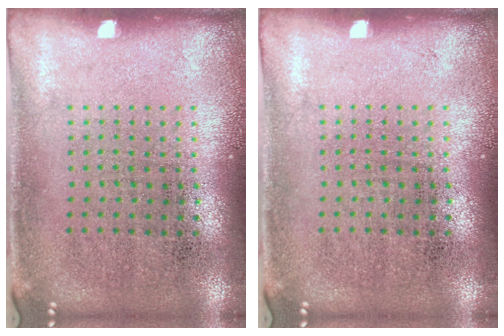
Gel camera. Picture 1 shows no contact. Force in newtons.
{"total": 0.0}